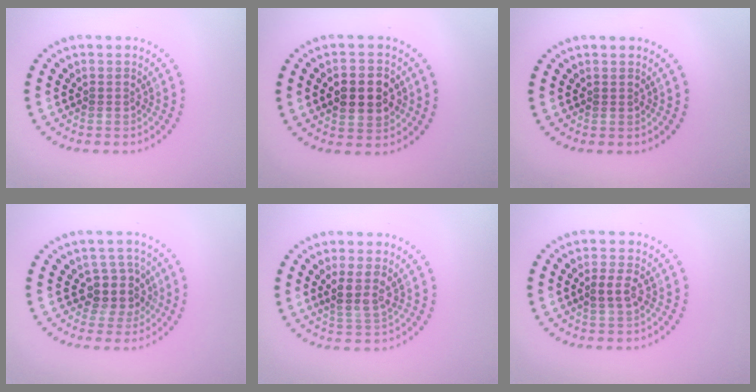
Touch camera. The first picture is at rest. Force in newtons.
{"total": 5.0, "press": 5.0, "slide": 0.3}
{"total": 0.0}
{"total": 2.9, "press": 2.4, "slide": 1.7}
{"total": 2.5, "press": 2.2, "slide": 1.2}
{"total": 1.9, "press": 1.8, "slide": 0.3}